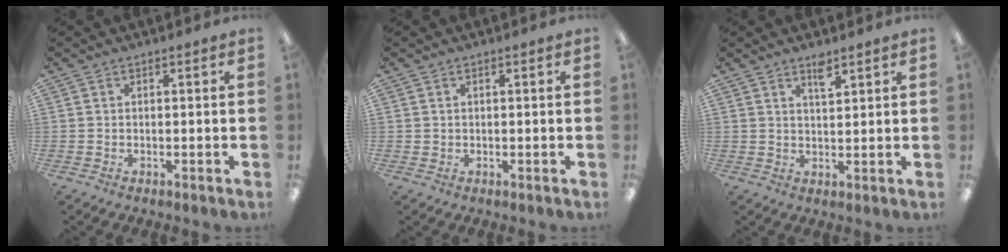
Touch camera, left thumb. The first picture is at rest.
{"total": 0.6, "force": [0.4, 0.5, -0.1], "torque": [0.001, 0.002, 0.007]}
{"total": 3.8, "force": [2.8, 1.1, 2.3], "torque": [-0.037, -0.006, 0.047]}